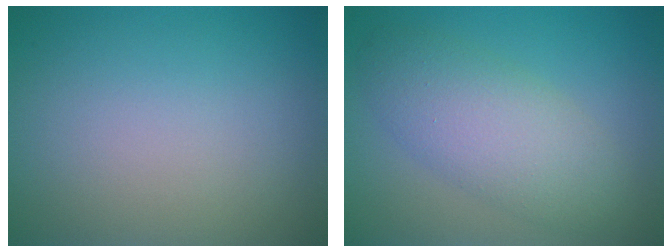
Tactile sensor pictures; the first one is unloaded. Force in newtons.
{"total": 5.4, "press": 5.4, "slide": 0.1}